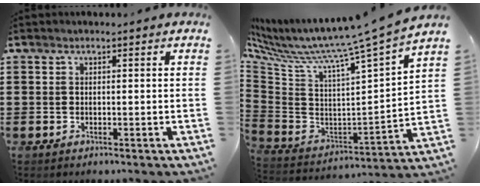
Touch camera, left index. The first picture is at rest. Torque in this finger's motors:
{"motor_torque": [1.55, -0.59, 0.44, 0.14]}